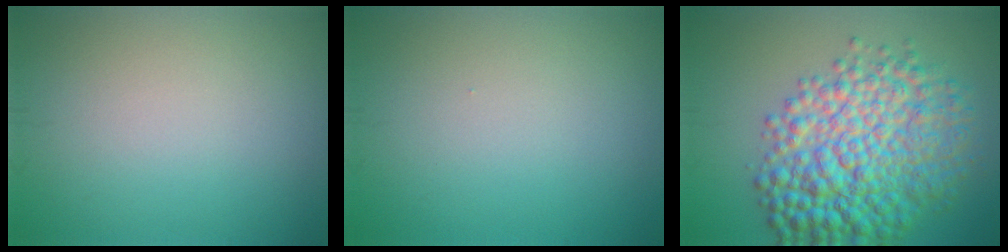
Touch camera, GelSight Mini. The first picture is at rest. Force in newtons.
{"total": 0.0}
{"total": 10.1, "press": 10.1, "slide": 0.1}